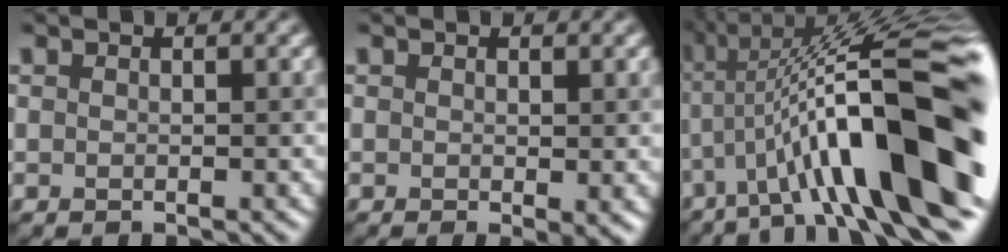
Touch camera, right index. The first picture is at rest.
{"total": 1.6, "force": [-0.3, 0.0, 1.6], "torque": [-0.017, -0.003, 0.006]}
{"total": 15.8, "force": [-2.5, 4.6, 15.0], "torque": [-0.227, 0.040, -0.035]}